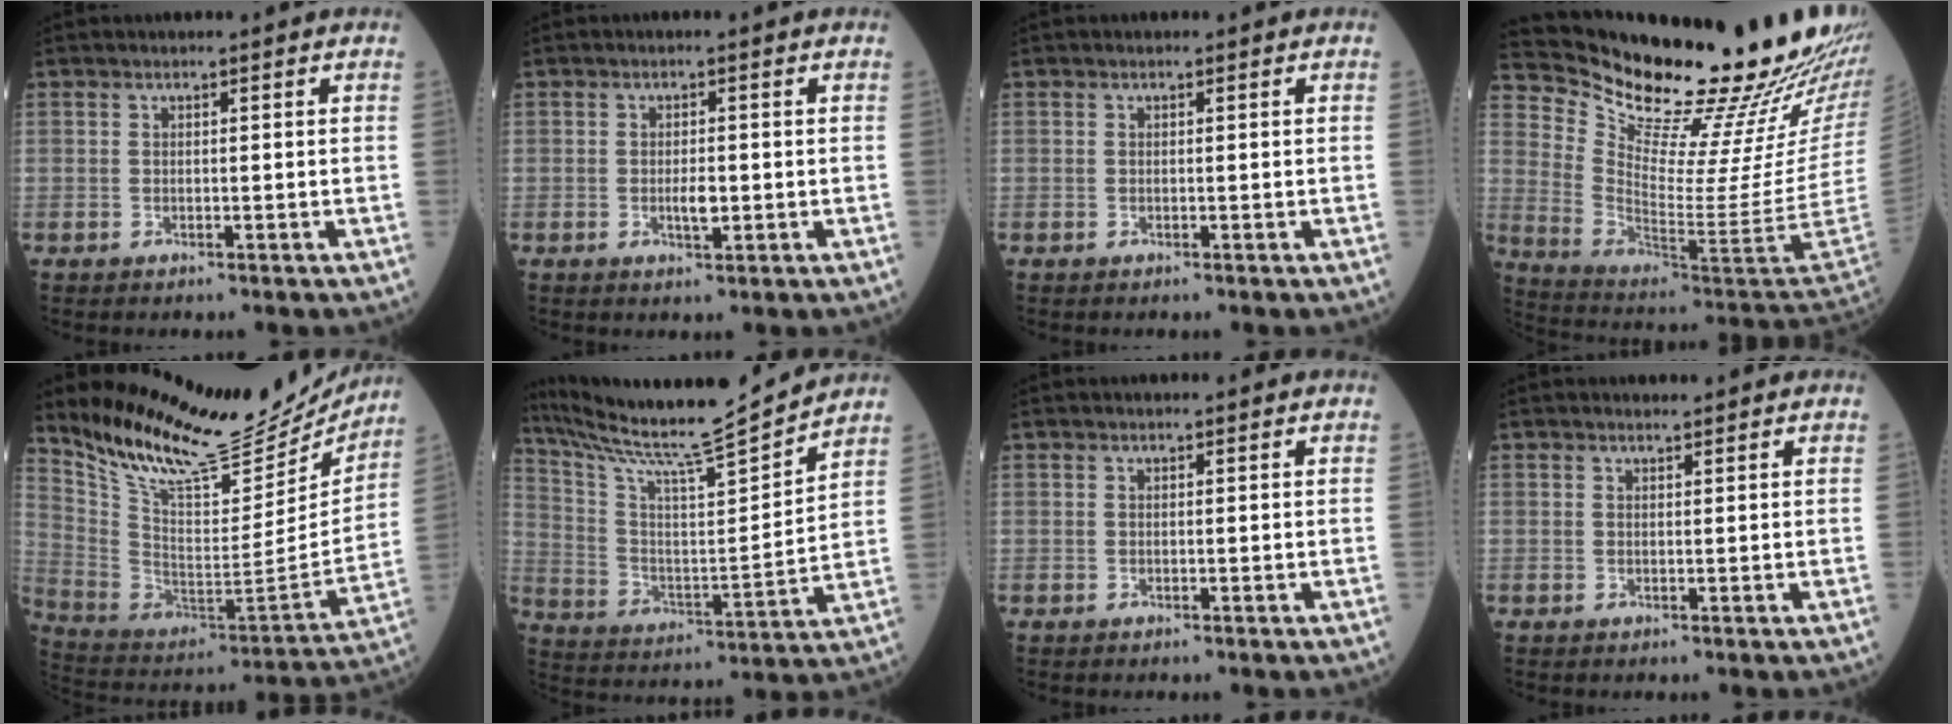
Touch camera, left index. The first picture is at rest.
{"total": 2.2, "force": [-0.4, 0.7, 2.0], "torque": [-0.036, -0.002, -0.004]}
{"total": 0.0}
{"total": 26.9, "force": [23.4, 1.6, 13.1], "torque": [-0.217, -0.099, 0.335]}
{"total": 24.3, "force": [21.8, 6.1, 9.0], "torque": [-0.158, -0.048, 0.331]}
{"total": 17.5, "force": [16.4, -1.1, 6.1], "torque": [-0.126, -0.027, 0.275]}
{"total": 0.0}
{"total": 0.7, "force": [0.6, 0.2, -0.1], "torque": [-0.003, 0.000, 0.010]}